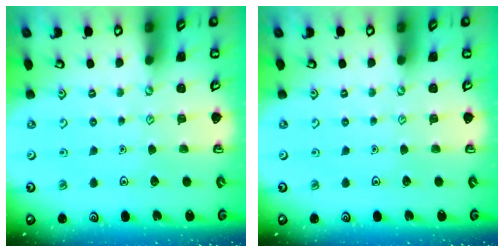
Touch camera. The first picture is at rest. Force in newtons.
{"total": 0.0}